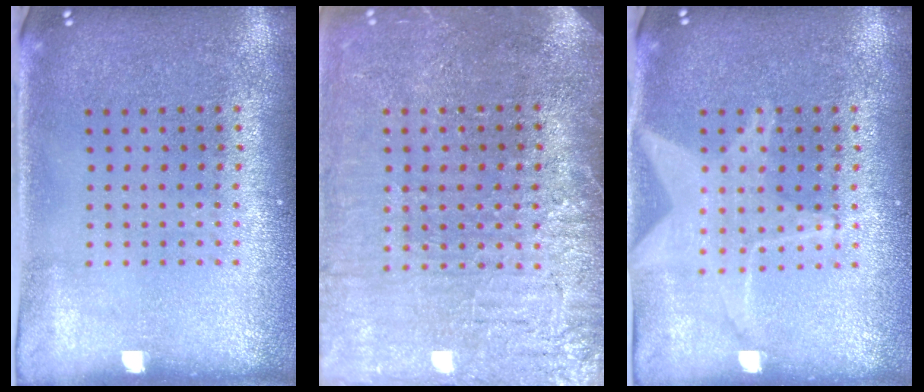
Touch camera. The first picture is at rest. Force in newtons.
{"total": 3.8, "press": 3.5, "slide": 1.3}
{"total": 2.7, "press": 2.7, "slide": 0.4}